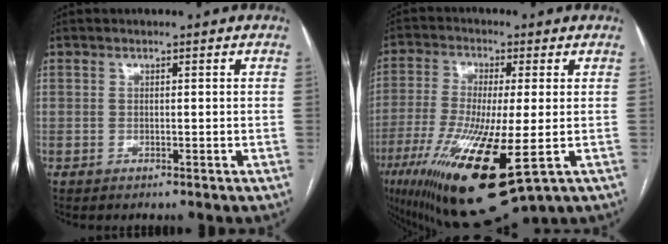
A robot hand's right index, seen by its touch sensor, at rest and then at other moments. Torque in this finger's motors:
{"motor_torque": [1.99, -0.14, 0.64, 0.18]}